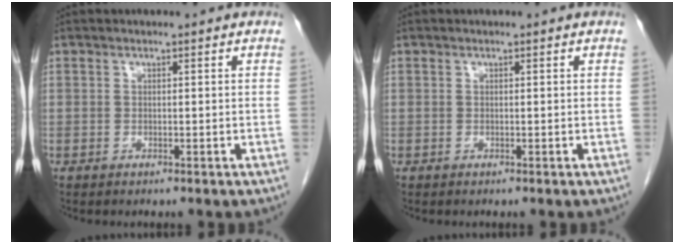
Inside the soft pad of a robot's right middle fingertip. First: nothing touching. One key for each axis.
{"total": 0.0}